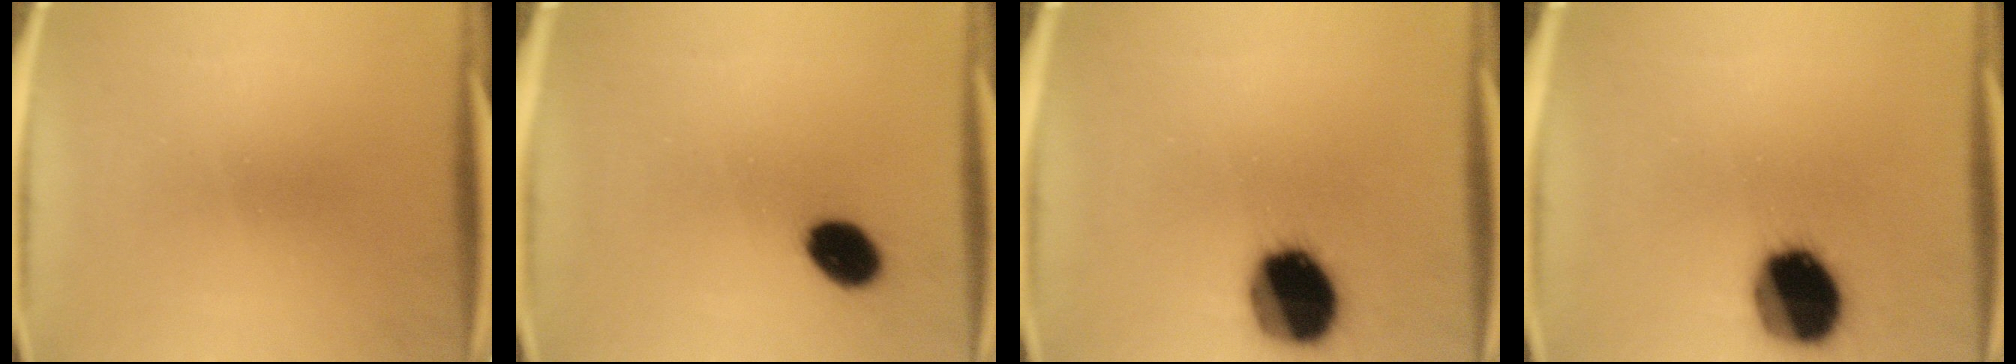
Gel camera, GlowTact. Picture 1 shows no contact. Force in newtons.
{"total": 7.7}
{"total": 18.6}
{"total": 18.6}